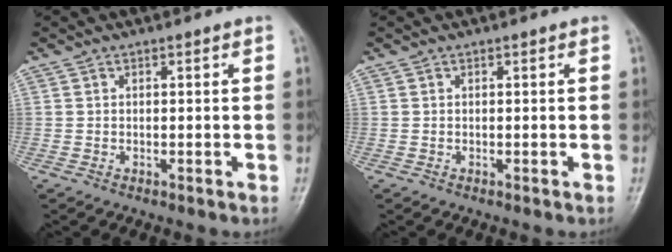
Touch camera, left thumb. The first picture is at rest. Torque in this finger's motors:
{"motor_torque": [0.00, 0.00, 0.00, 0.00, 0.00]}